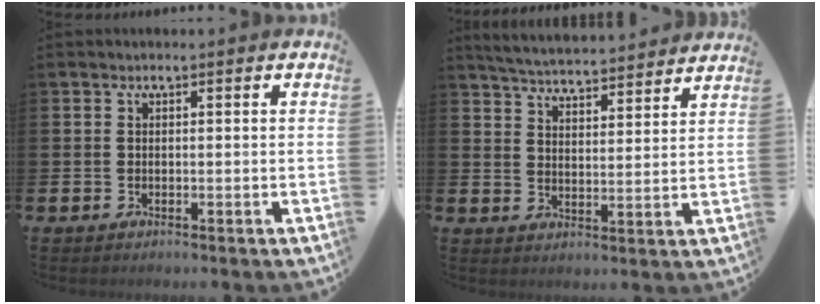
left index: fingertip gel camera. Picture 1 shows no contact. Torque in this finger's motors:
{"motor_torque": [0.23, -0.97, 0.69, 0.20]}